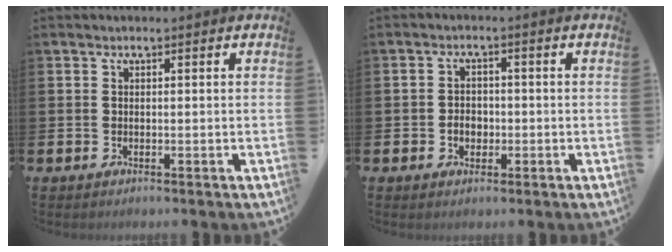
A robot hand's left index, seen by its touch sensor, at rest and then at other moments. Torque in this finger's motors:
{"motor_torque": [0.25, -0.01, 0.04, 0.07]}